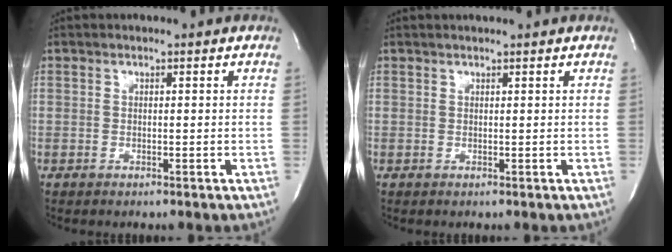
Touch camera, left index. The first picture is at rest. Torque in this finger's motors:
{"motor_torque": [0.84, -0.98, -0.03, -0.01]}